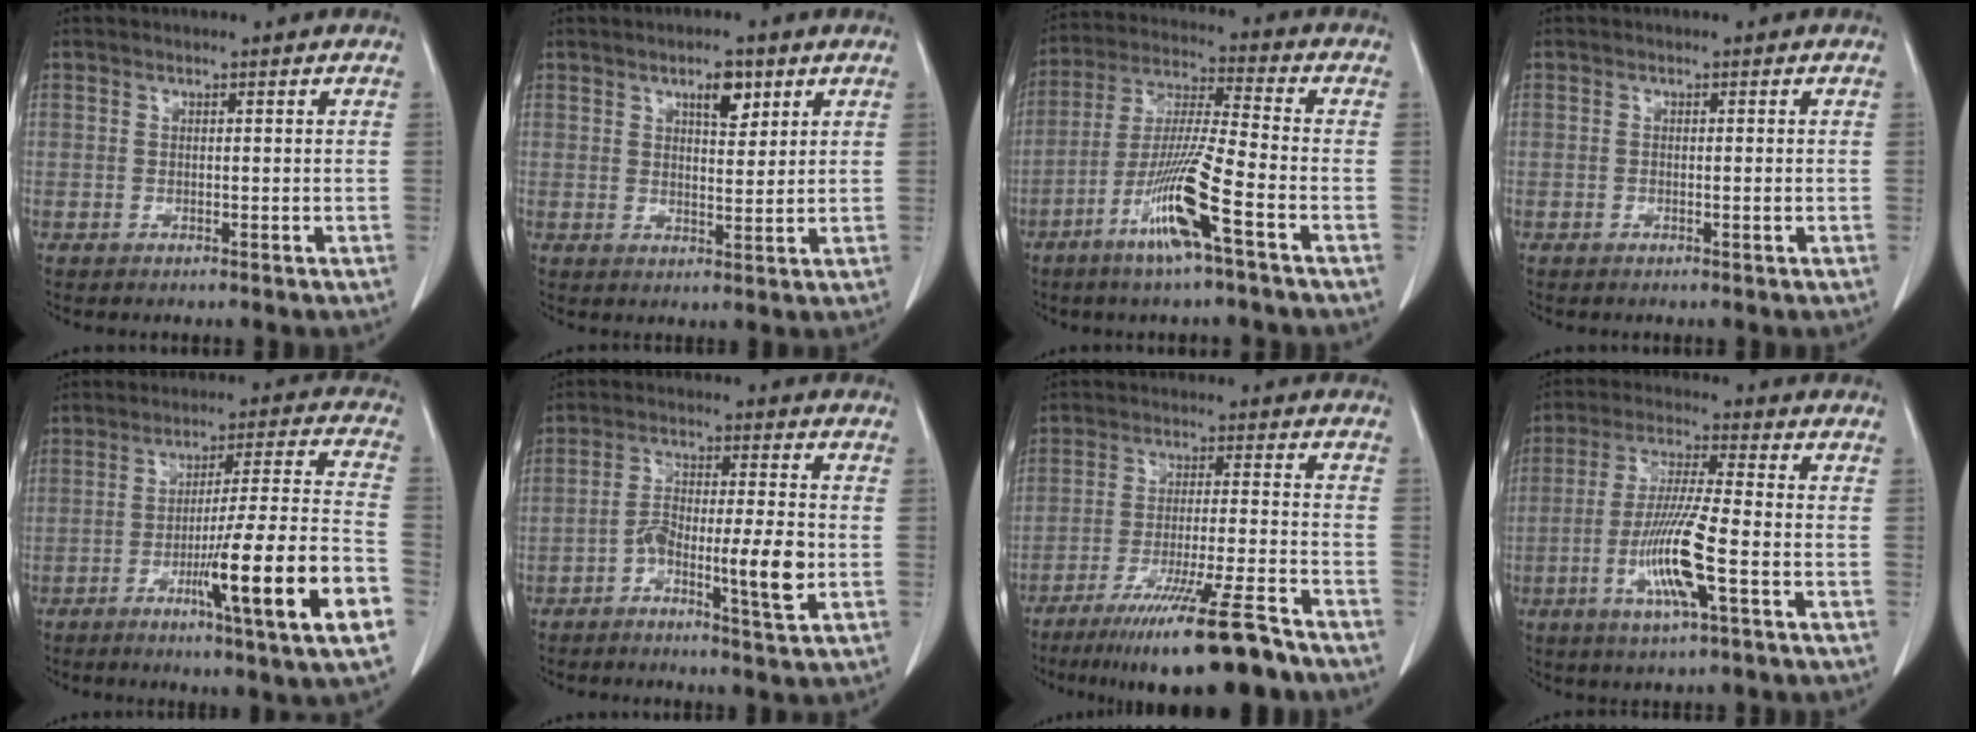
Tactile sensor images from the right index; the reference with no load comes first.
{"total": 4.5, "force": [2.5, 1.6, 3.3], "torque": [-0.051, -0.001, 0.040]}
{"total": 12.1, "force": [-5.9, -0.3, 10.6], "torque": [-0.212, -0.011, -0.115]}
{"total": 0.5, "force": [-0.2, 0.0, 0.5], "torque": [-0.008, -0.001, -0.001]}
{"total": 17.3, "force": [-6.9, -0.8, 15.9], "torque": [-0.233, -0.009, -0.105]}
{"total": 8.3, "force": [-2.9, 1.1, 7.7], "torque": [-0.140, 0.012, -0.050]}
{"total": 15.8, "force": [-11.9, 0.1, 10.4], "torque": [-0.158, -0.033, -0.193]}
{"total": 10.9, "force": [-3.6, 0.3, 10.3], "torque": [-0.205, -0.013, -0.071]}